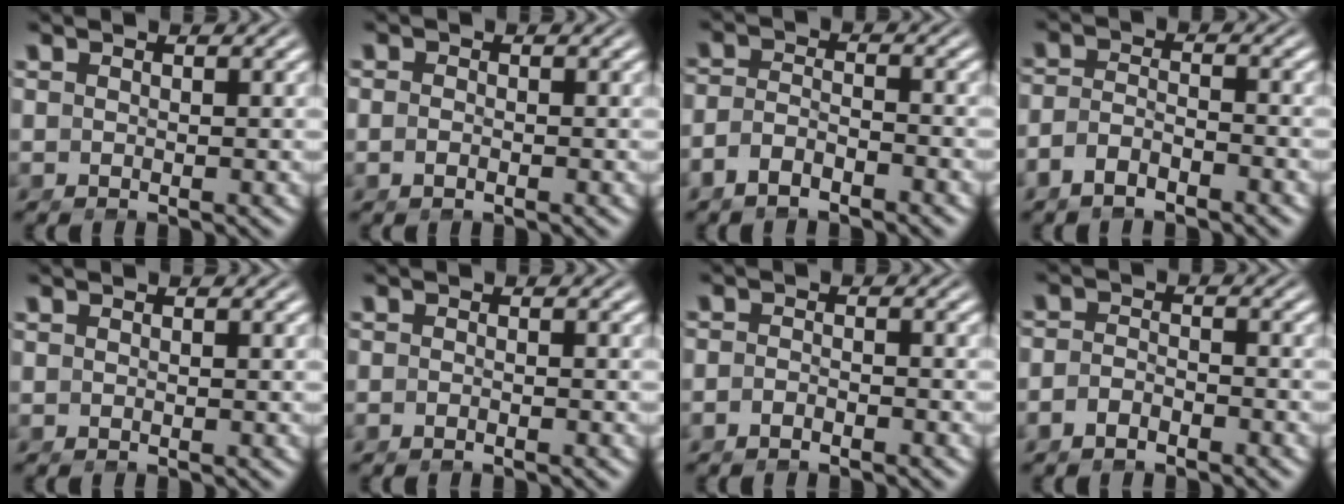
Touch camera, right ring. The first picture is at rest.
{"total": 0.8, "force": [-0.5, 0.0, 0.5], "torque": [-0.013, -0.006, -0.008]}
{"total": 3.3, "force": [-2.4, 1.6, 1.5], "torque": [-0.035, -0.013, -0.040]}
{"total": 3.2, "force": [-2.4, 1.5, 1.5], "torque": [-0.034, -0.012, -0.039]}
{"total": 0.0}
{"total": 0.9, "force": [-0.9, 0.0, 0.2], "torque": [-0.006, -0.001, -0.017]}
{"total": 1.6, "force": [-1.6, 0.3, 0.2], "torque": [-0.008, -0.005, -0.029]}
{"total": 2.2, "force": [-1.9, 0.9, 0.6], "torque": [-0.016, -0.010, -0.033]}